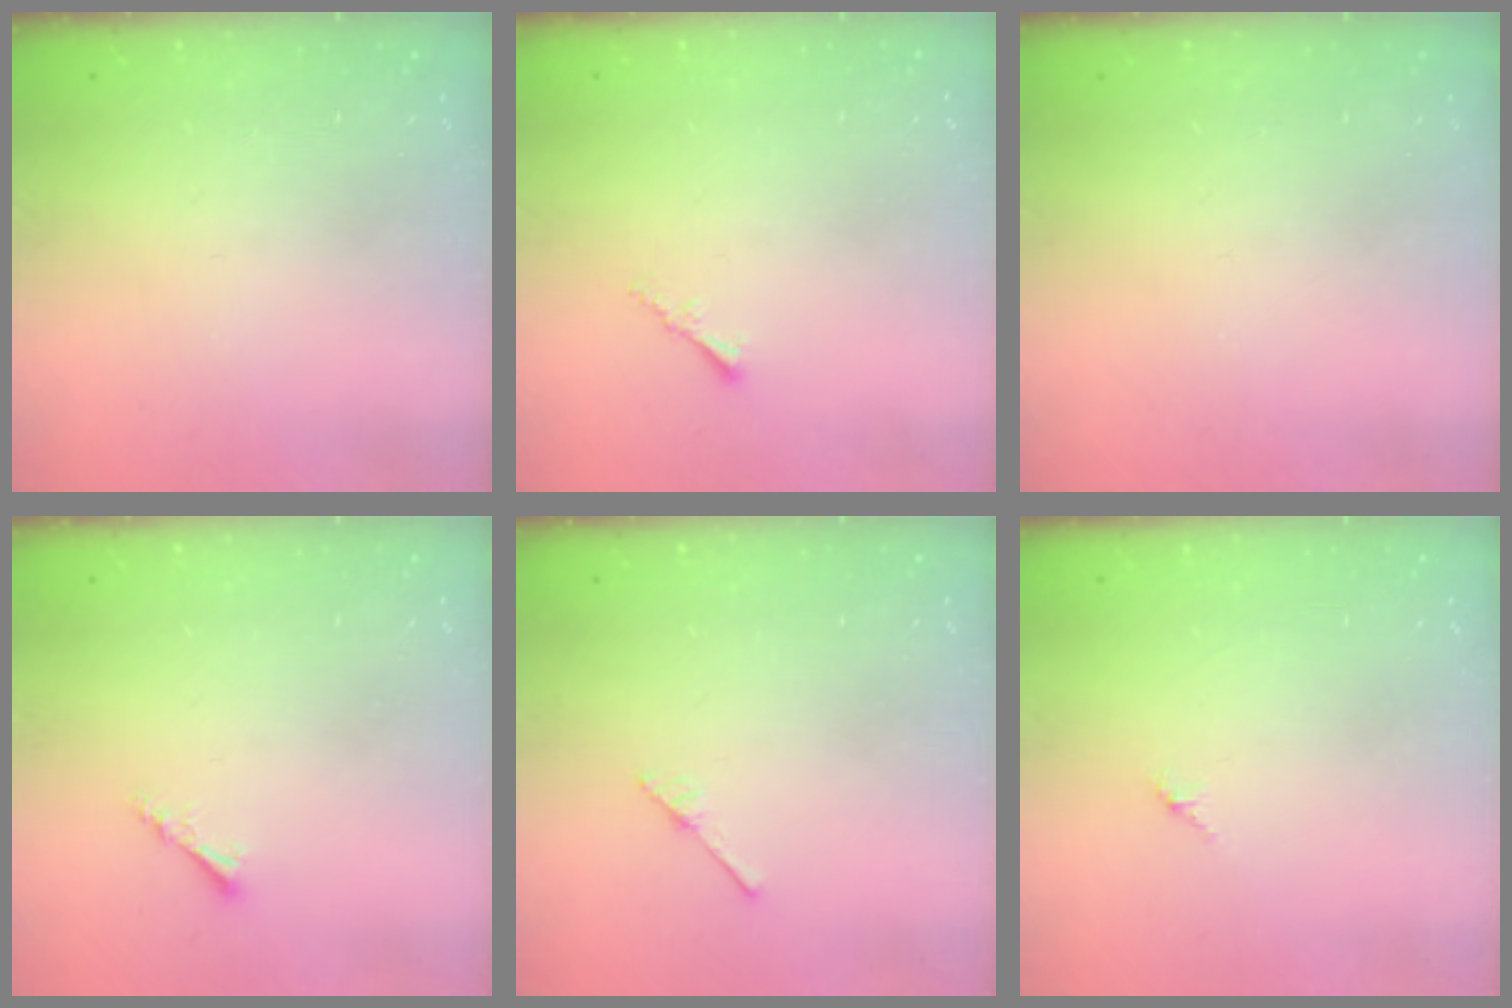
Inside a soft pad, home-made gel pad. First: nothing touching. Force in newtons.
{"total": 1.5, "press": 1.5, "slide": 0.4}
{"total": 0.0}
{"total": 3.0, "press": 2.9, "slide": 0.6}
{"total": 2.5, "press": 2.4, "slide": 0.3}
{"total": 1.5, "press": 1.4, "slide": 0.4}